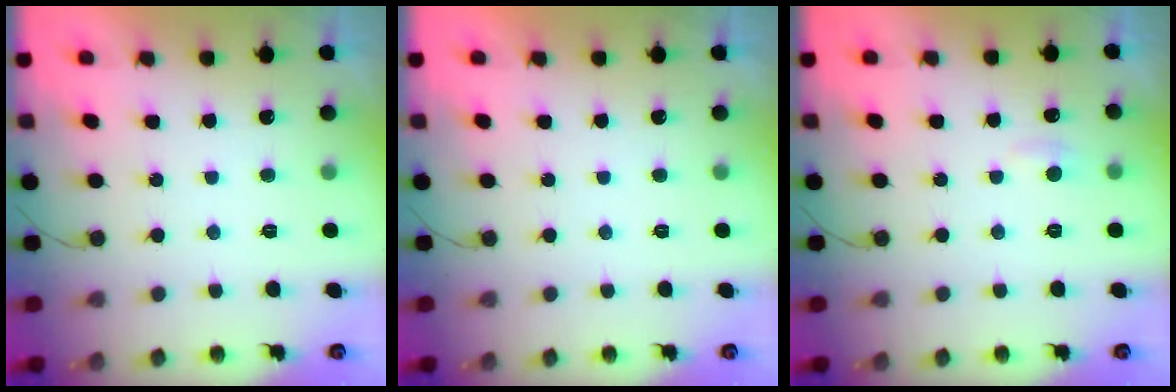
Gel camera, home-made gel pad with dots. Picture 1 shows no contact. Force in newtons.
{"total": 0.0}
{"total": 3.9, "press": 3.8, "slide": 0.4}